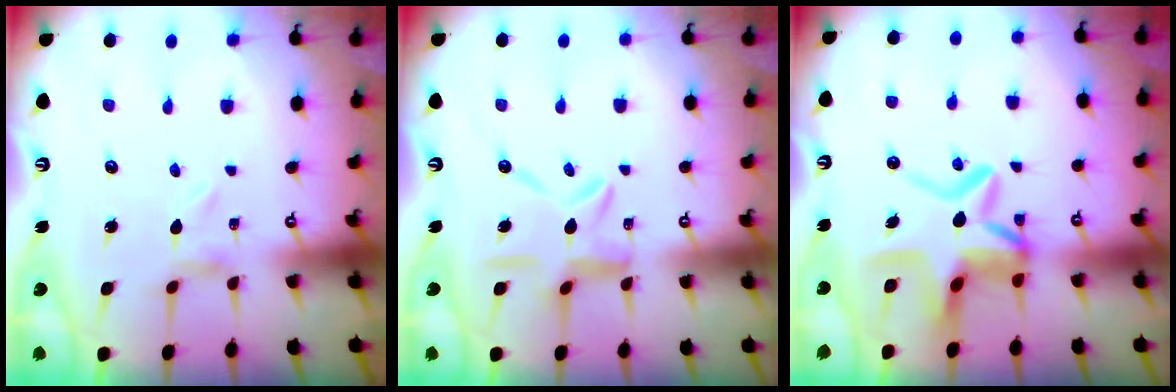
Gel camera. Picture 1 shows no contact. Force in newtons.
{"total": 12.0, "press": 11.9, "slide": 1.0}
{"total": 12.0, "press": 11.7, "slide": 2.7}